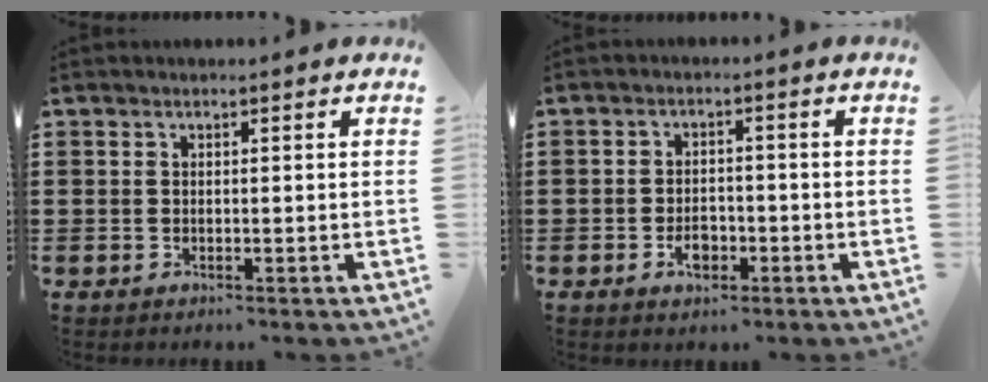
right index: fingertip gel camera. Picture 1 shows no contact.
{"total": 3.5, "force": [-1.6, 2.0, 2.4], "torque": [-0.044, 0.003, -0.028]}